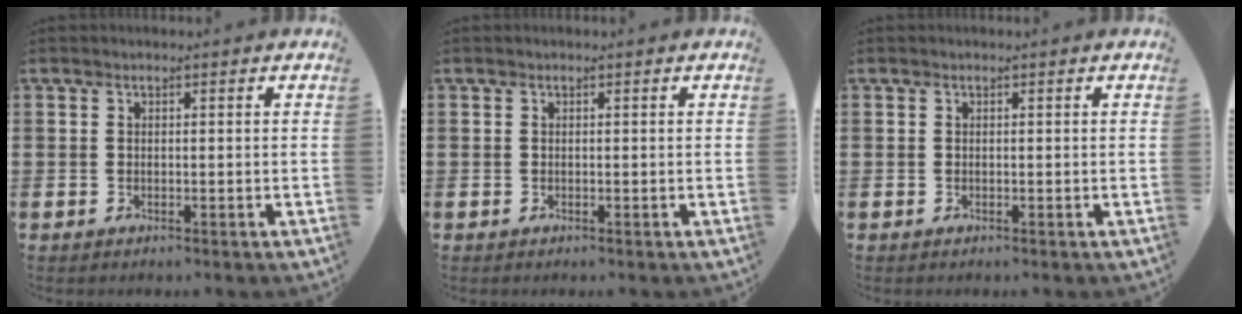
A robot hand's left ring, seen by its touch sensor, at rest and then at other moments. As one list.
[{"total": 0.0}, {"total": 0.0}]